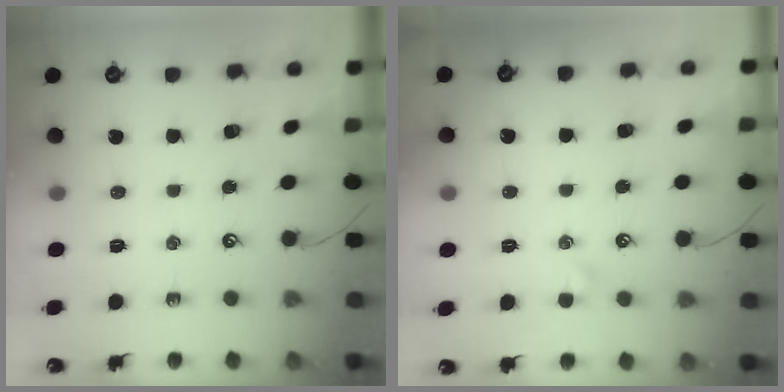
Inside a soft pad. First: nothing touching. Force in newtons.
{"total": 1.3, "press": 1.2, "slide": 0.5}